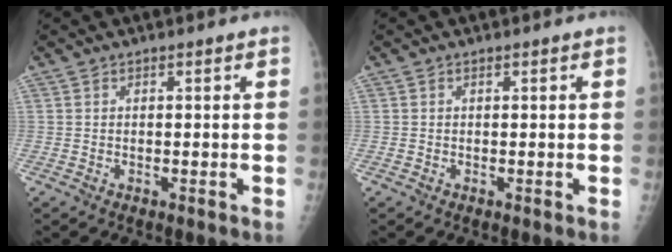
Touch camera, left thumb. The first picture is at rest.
{"total": 0.0}